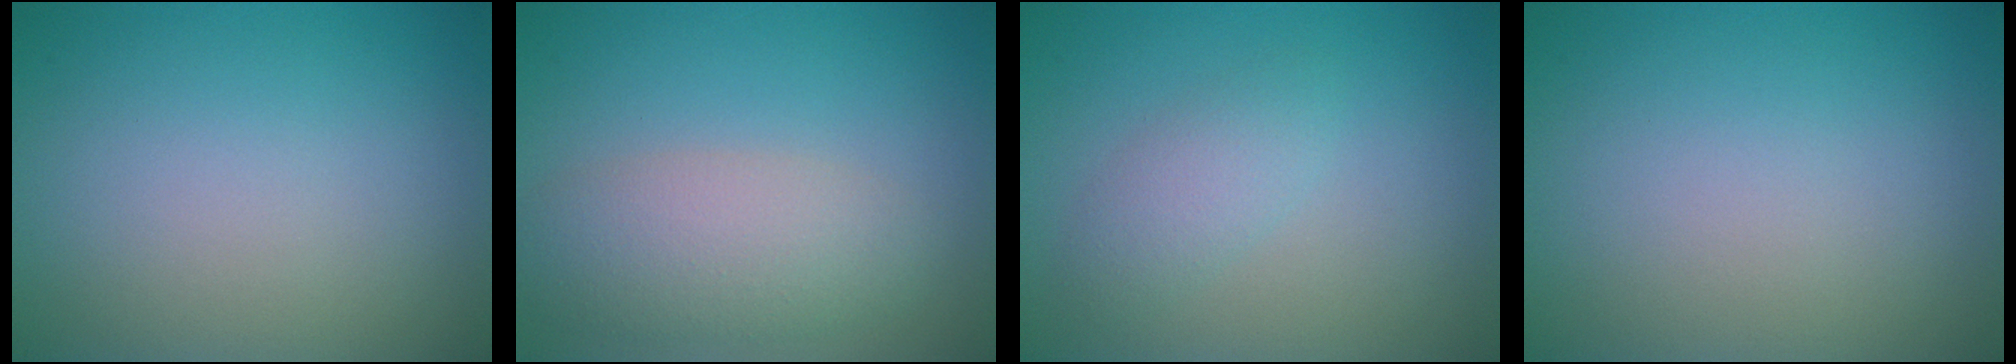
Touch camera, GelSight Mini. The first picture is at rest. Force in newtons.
{"total": 4.5, "press": 4.4, "slide": 0.4}
{"total": 2.1, "press": 2.1, "slide": 0.1}
{"total": 0.0}